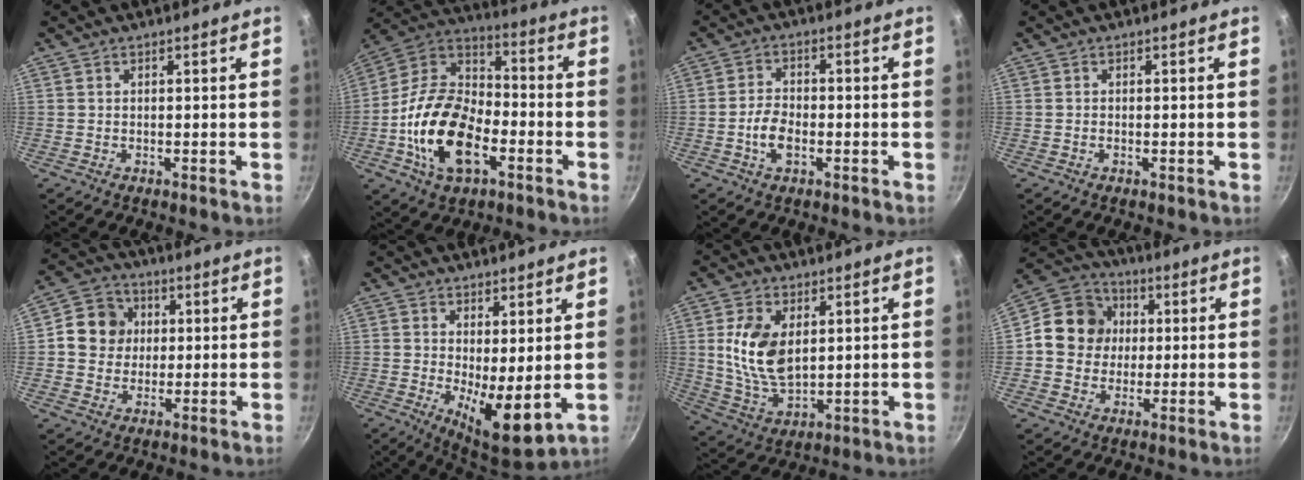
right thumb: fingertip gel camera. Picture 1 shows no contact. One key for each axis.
{"total": 20.7, "fx": -6.6, "fy": 12.0, "fz": 15.5, "tx": -0.270, "ty": 0.040, "tz": -0.137}
{"total": 5.6, "fx": -1.8, "fy": 3.1, "fz": 4.3, "tx": -0.079, "ty": 0.016, "tz": -0.037}
{"total": 0.6, "fx": -0.2, "fy": 0.2, "fz": 0.5, "tx": -0.009, "ty": 0.002, "tz": -0.005}
{"total": 9.1, "fx": 1.3, "fy": 8.3, "fz": 3.6, "tx": -0.029, "ty": 0.009, "tz": 0.007}
{"total": 9.1, "fx": 0.9, "fy": 3.1, "fz": 8.5, "tx": -0.122, "ty": -0.030, "tz": 0.019}
{"total": 12.1, "fx": 2.6, "fy": 7.2, "fz": 9.3, "tx": -0.169, "ty": -0.021, "tz": 0.058}
{"total": 12.0, "fx": 1.1, "fy": 10.9, "fz": 4.9, "tx": -0.051, "ty": 0.018, "tz": 0.000}